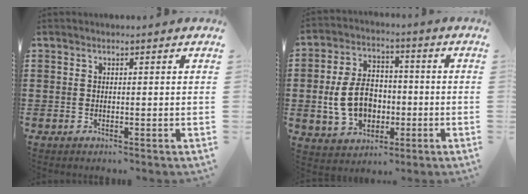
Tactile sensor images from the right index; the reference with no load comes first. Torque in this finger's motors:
{"motor_torque": [2.14, 0.00, 0.44, 0.21]}